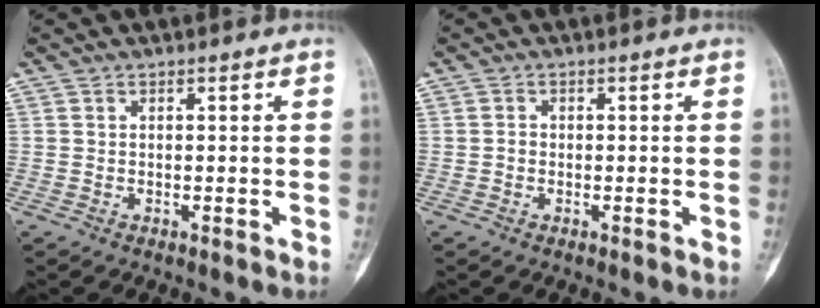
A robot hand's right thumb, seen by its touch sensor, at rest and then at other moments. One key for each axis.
{"total": 0.9, "fx": -0.3, "fy": 0.7, "fz": 0.4, "tx": 0.001, "ty": 0.003, "tz": -0.008}